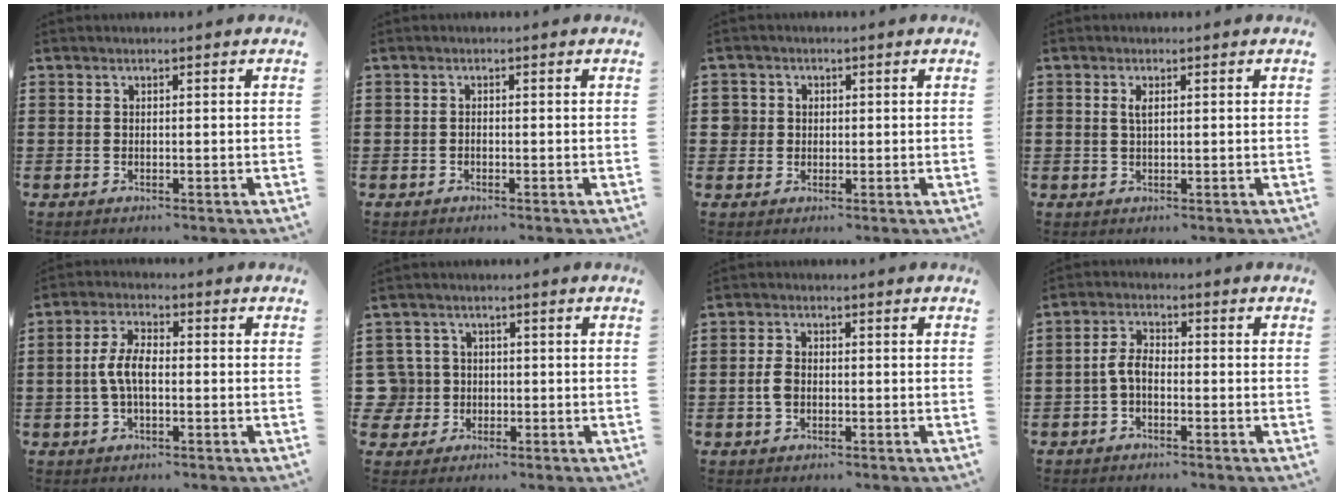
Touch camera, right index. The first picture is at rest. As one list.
[{"total": 0.6, "force": [-0.4, 0.4, 0.2], "torque": [-0.004, 0.000, -0.010]}, {"total": 2.5, "force": [0.4, 2.5, 0.3], "torque": [-0.018, 0.013, 0.005]}, {"total": 1.5, "force": [0.5, 0.5, 1.4], "torque": [-0.029, 0.004, 0.007]}, {"total": 5.2, "force": [-0.5, 2.0, 4.8], "torque": [-0.109, -0.004, -0.015]}, {"total": 4.3, "force": [-0.2, 4.2, 0.8], "torque": [-0.046, 0.010, -0.008]}, {"total": 2.4, "force": [-0.4, 1.2, 2.0], "torque": [-0.048, -0.003, -0.010]}, {"total": 3.4, "force": [-1.0, 1.3, 3.0], "torque": [-0.071, -0.001, -0.024]}]